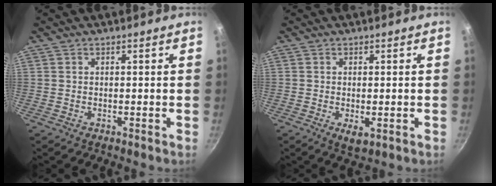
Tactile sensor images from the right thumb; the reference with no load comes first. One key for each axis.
{"total": 3.1, "fx": -0.8, "fy": 1.3, "fz": 2.7, "tx": -0.046, "ty": -0.012, "tz": -0.009}